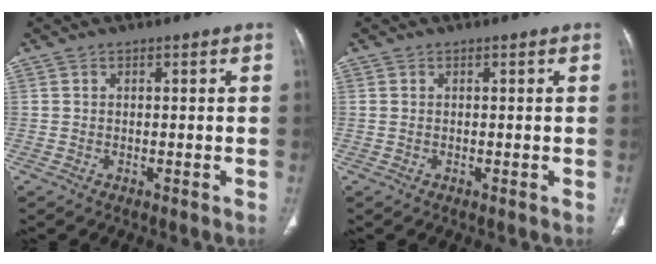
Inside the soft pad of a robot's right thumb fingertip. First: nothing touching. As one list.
[{"total": 0.0}]